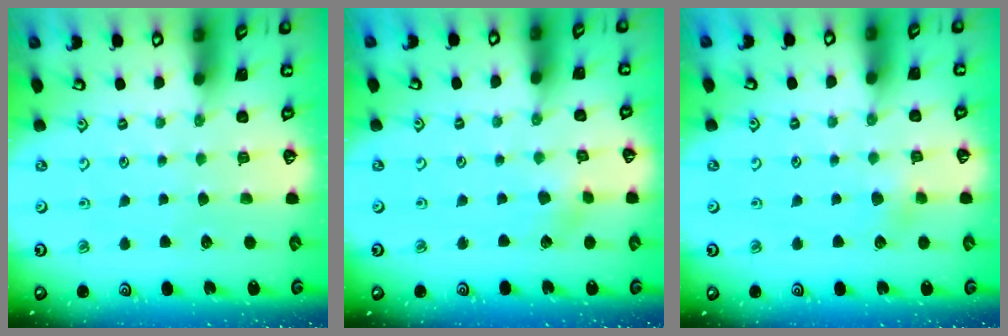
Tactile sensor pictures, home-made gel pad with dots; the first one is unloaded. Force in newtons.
{"total": 3.1, "press": 3.0, "slide": 0.3}
{"total": 3.8, "press": 3.8, "slide": 0.5}